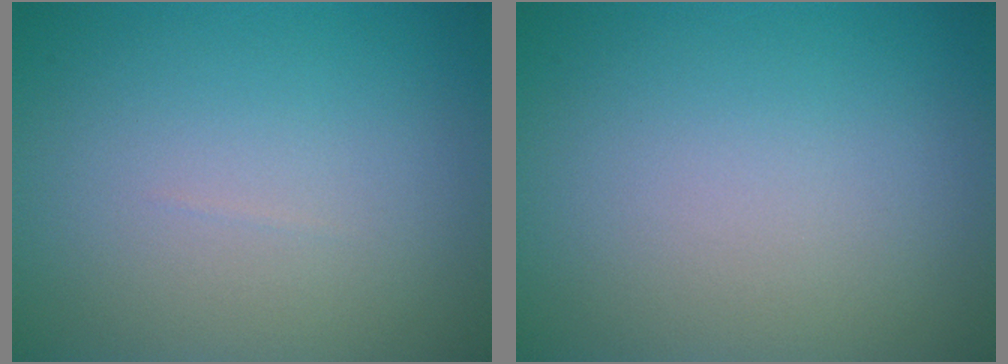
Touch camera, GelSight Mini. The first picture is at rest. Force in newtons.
{"total": 0.0}